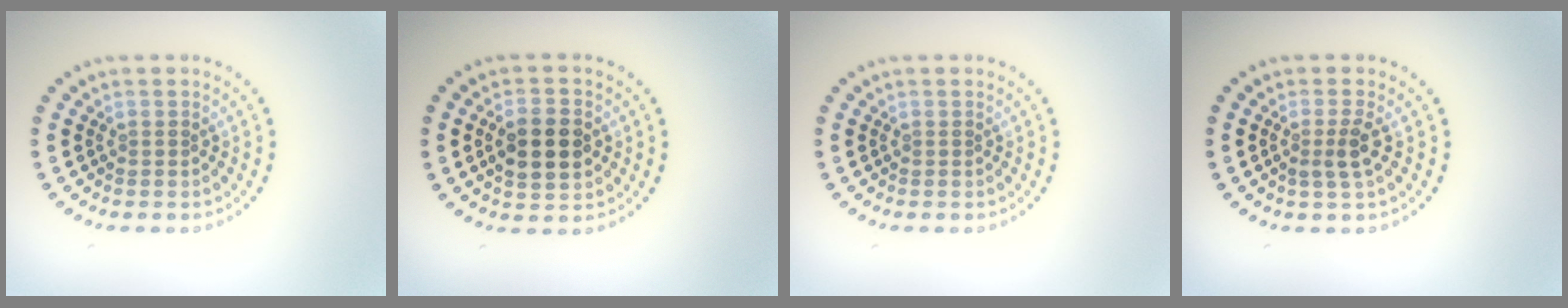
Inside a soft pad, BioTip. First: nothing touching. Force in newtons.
{"total": 4.5, "press": 4.5, "slide": 0.1}
{"total": 0.0}
{"total": 1.8, "press": 1.5, "slide": 1.1}